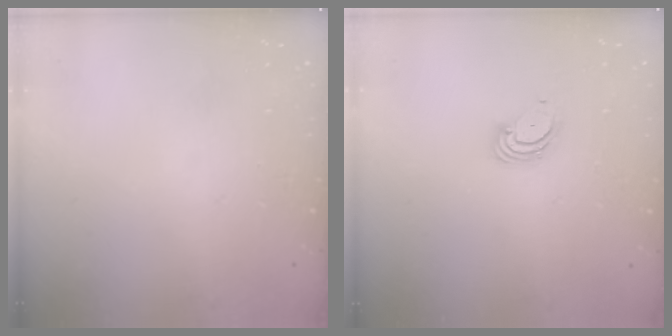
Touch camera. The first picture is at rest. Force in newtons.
{"total": 3.6, "press": 3.6, "slide": 0.3}